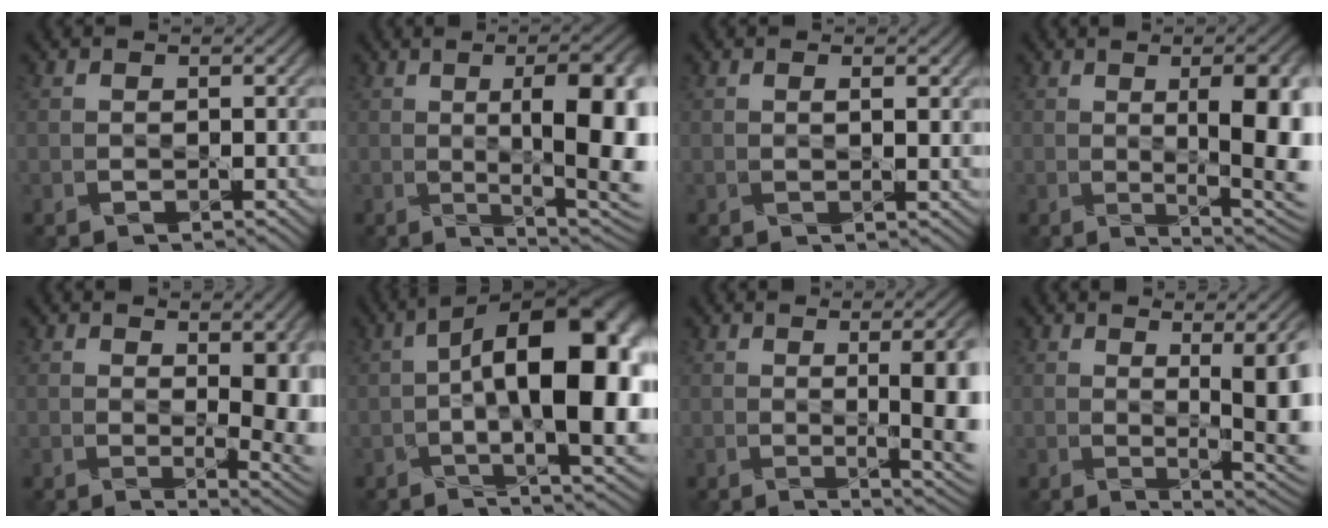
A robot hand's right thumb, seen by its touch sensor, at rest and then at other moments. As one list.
[{"total": 13.1, "force": [0.2, 4.2, 12.4], "torque": [-0.151, 0.011, -0.002]}, {"total": 1.1, "force": [0.6, -0.2, 0.9], "torque": [-0.015, 0.000, 0.011]}, {"total": 11.9, "force": [0.4, 4.0, 11.2], "torque": [-0.136, 0.011, 0.005]}, {"total": 7.6, "force": [0.7, 3.1, 6.9], "torque": [-0.102, -0.014, 0.026]}, {"total": 15.7, "force": [-0.1, 6.4, 14.3], "torque": [-0.202, 0.020, -0.002]}, {"total": 10.9, "force": [0.0, 3.7, 10.2], "torque": [-0.107, 0.012, 0.003]}, {"total": 9.5, "force": [0.7, 2.6, 9.1], "torque": [-0.118, 0.008, 0.013]}]